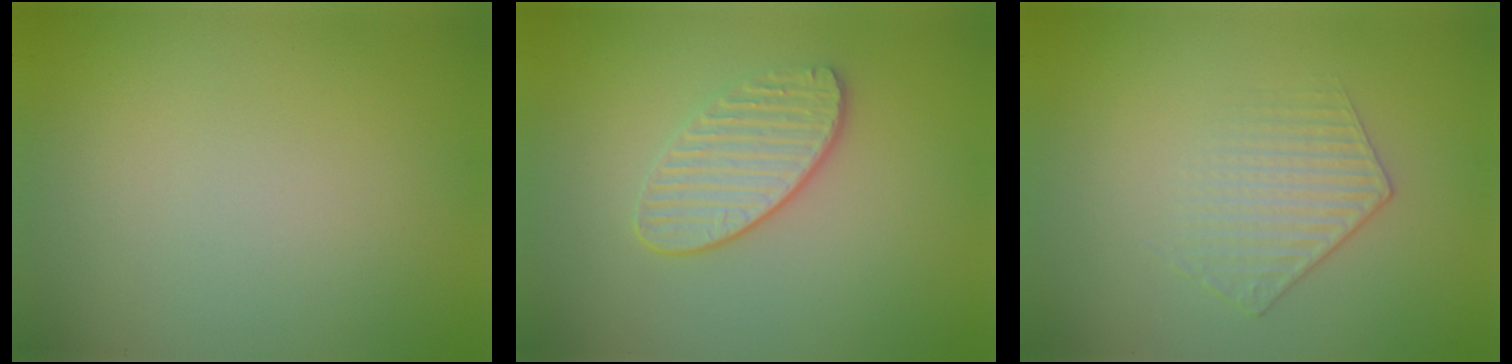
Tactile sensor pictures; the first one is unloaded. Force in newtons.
{"total": 2.7, "press": 2.4, "slide": 1.2}
{"total": 1.7, "press": 1.2, "slide": 1.3}